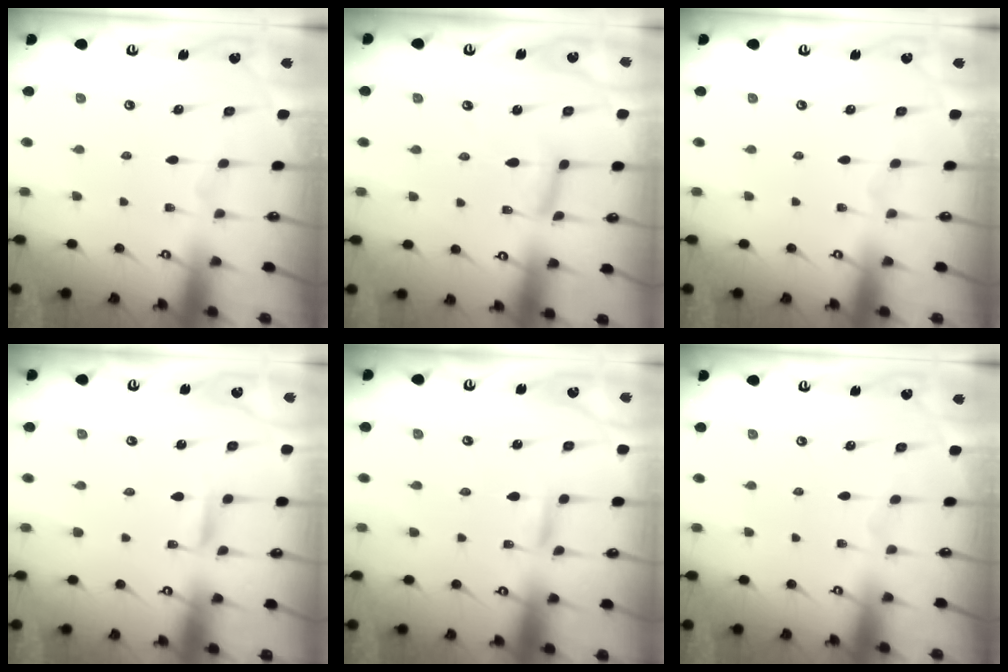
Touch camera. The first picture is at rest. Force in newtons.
{"total": 7.1, "press": 7.1, "slide": 0.4}
{"total": 0.0}
{"total": 1.6, "press": 1.6, "slide": 0.2}
{"total": 2.4, "press": 2.4, "slide": 0.1}
{"total": 0.0}